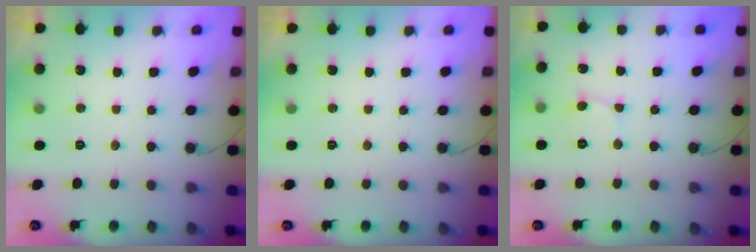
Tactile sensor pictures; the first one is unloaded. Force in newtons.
{"total": 0.0}
{"total": 3.1, "press": 3.1, "slide": 0.3}